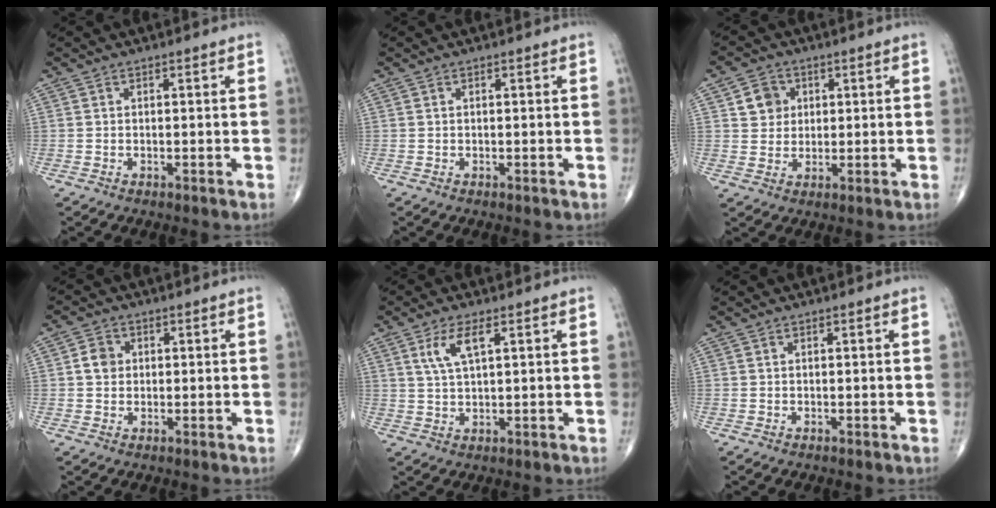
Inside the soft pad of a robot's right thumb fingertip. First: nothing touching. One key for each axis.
{"total": 0.0}
{"total": 5.4, "fx": 1.7, "fy": 4.8, "fz": 1.8, "tx": -0.004, "ty": -0.003, "tz": 0.027}
{"total": 3.4, "fx": 0.4, "fy": 3.0, "fz": 1.6, "tx": -0.017, "ty": 0.003, "tz": 0.003}
{"total": 5.3, "fx": 2.2, "fy": 1.7, "fz": 4.5, "tx": -0.095, "ty": -0.004, "tz": 0.050}
{"total": 0.0}